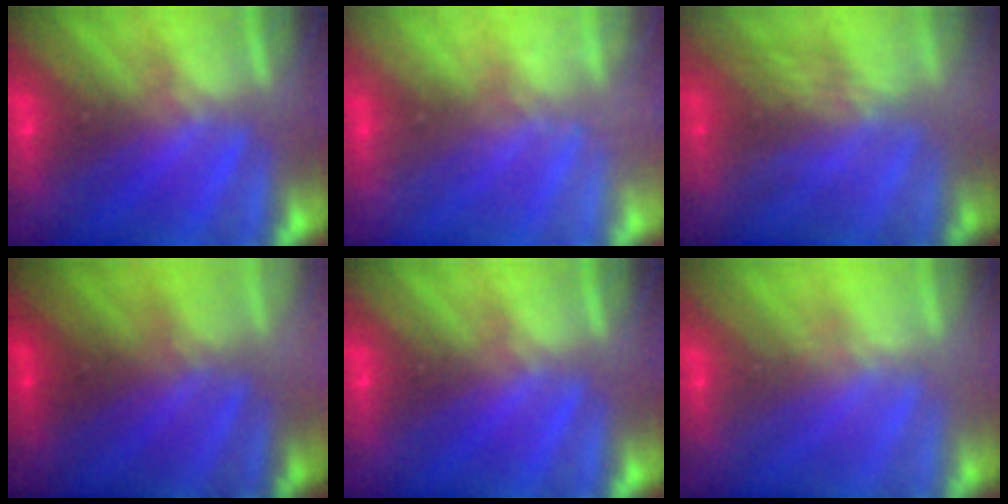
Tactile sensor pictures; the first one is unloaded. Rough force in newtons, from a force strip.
{"total": 1.7}
{"total": 2.9}
{"total": 2.6}
{"total": 0.0}
{"total": 2.4}